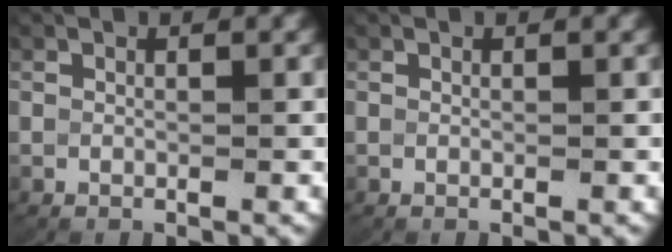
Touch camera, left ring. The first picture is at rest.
{"total": 0.0}